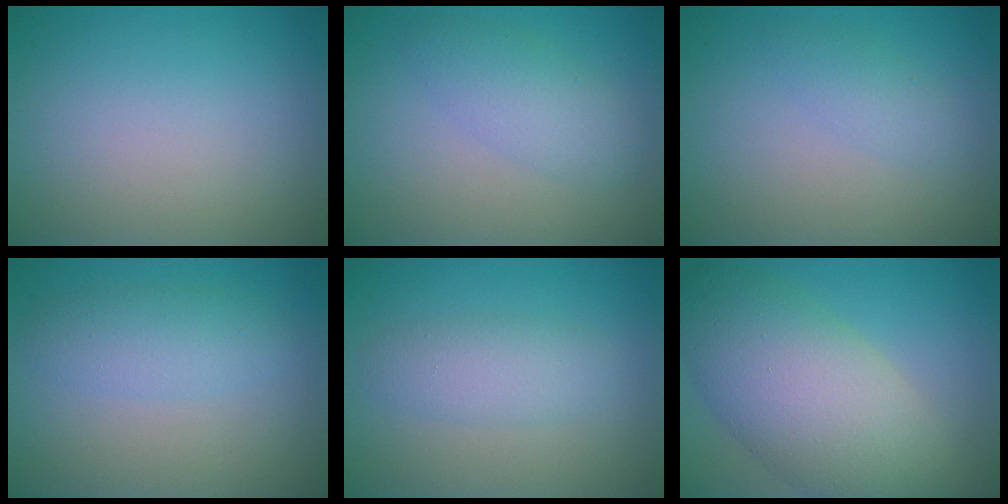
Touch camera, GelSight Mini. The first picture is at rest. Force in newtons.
{"total": 3.1, "press": 3.1, "slide": 0.0}
{"total": 1.4, "press": 1.4, "slide": 0.0}
{"total": 2.8, "press": 2.8, "slide": 0.0}
{"total": 2.7, "press": 2.7, "slide": 0.1}
{"total": 9.9, "press": 9.9, "slide": 0.1}